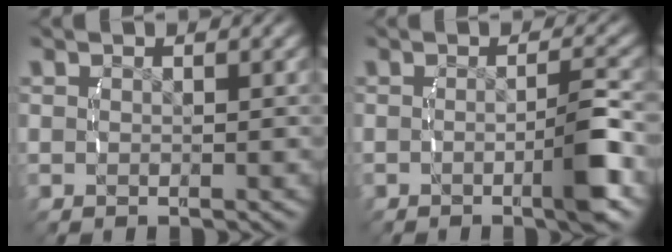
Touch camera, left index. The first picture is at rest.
{"total": 3.6, "force": [-1.2, 0.2, 3.4], "torque": [-0.048, 0.001, -0.022]}